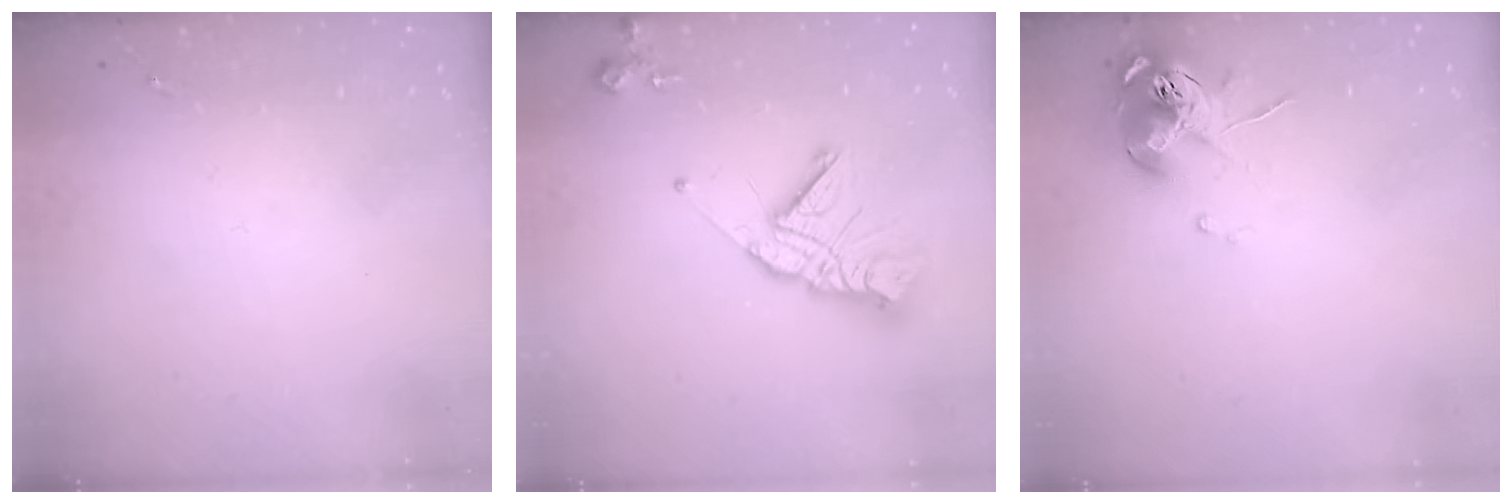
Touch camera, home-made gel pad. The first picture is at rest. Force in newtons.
{"total": 14.7, "press": 14.6, "slide": 1.4}
{"total": 10.4, "press": 10.3, "slide": 1.0}